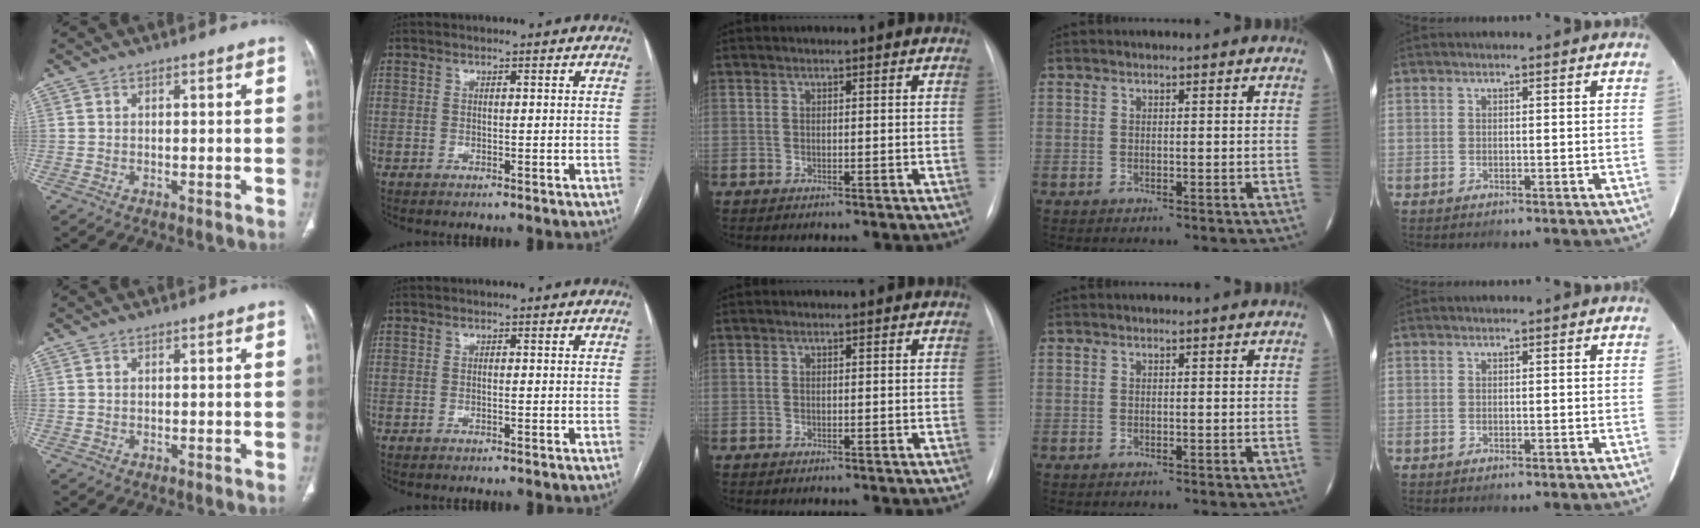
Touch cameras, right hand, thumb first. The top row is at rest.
{}